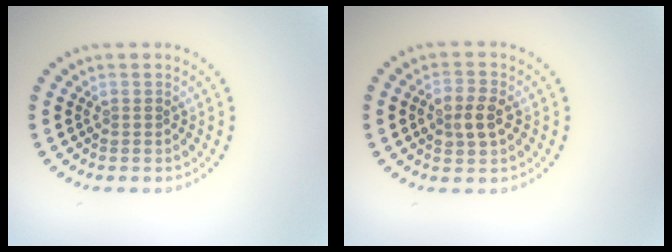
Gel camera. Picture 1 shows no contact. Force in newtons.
{"total": 2.8, "press": 2.8, "slide": 0.1}